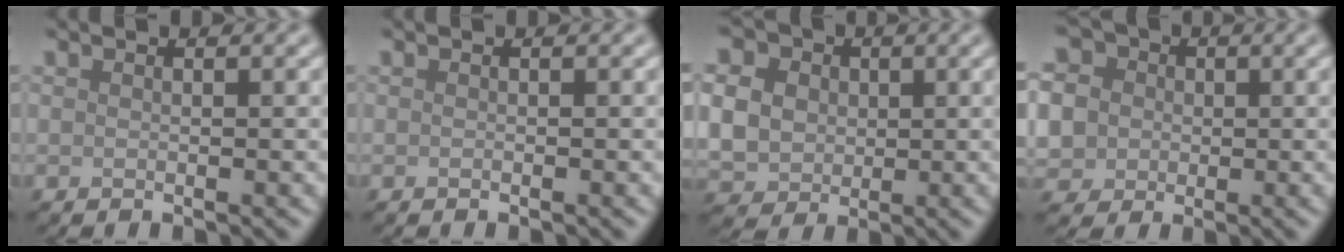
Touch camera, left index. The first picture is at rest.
{"total": 0.0}
{"total": 8.6, "force": [1.6, 7.4, 4.1], "torque": [-0.099, 0.022, 0.021]}
{"total": 10.5, "force": [1.8, 9.2, 4.6], "torque": [-0.100, 0.035, -0.001]}